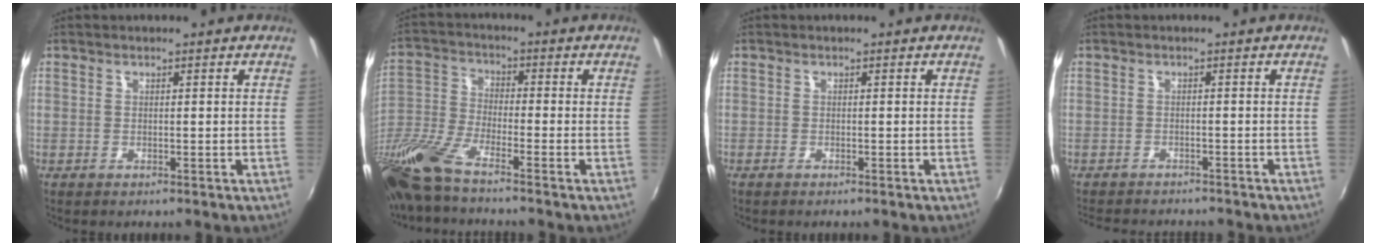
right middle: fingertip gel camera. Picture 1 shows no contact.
{"total": 15.1, "force": [-11.4, 2.6, 9.6], "torque": [-0.218, -0.036, -0.231]}
{"total": 0.8, "force": [-0.7, 0.2, 0.4], "torque": [-0.008, -0.003, -0.015]}
{"total": 7.5, "force": [-6.9, 1.4, 2.5], "torque": [-0.064, -0.014, -0.101]}